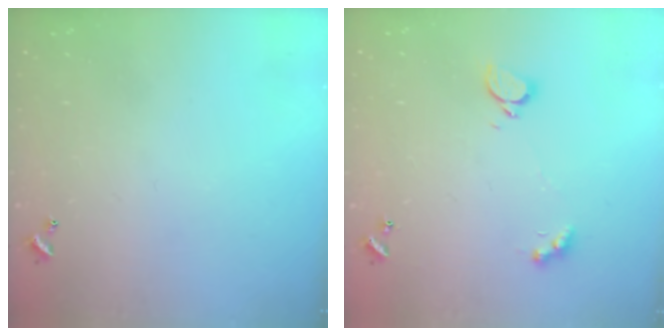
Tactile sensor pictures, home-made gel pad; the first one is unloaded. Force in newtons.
{"total": 2.6, "press": 2.5, "slide": 0.6}